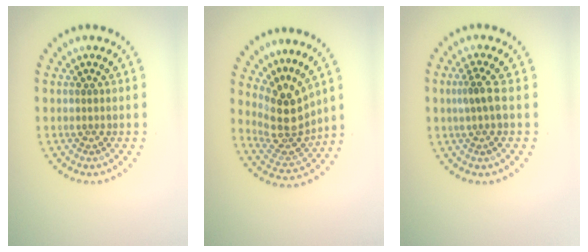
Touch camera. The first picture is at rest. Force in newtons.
{"total": 3.9, "press": 3.0, "slide": 2.5}
{"total": 1.6, "press": 1.3, "slide": 1.0}